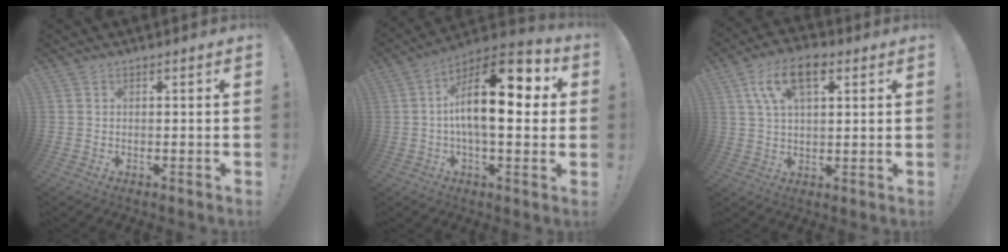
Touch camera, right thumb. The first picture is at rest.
{"total": 19.1, "force": [2.2, 7.9, 17.2], "torque": [-0.289, -0.007, 0.024]}
{"total": 12.1, "force": [5.0, 6.2, 9.1], "torque": [-0.164, 0.003, 0.092]}